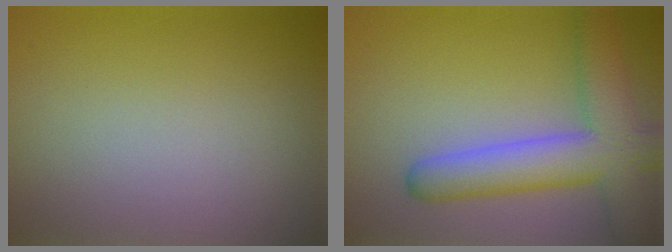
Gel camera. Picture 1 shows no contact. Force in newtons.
{"total": 7.6, "press": 7.5, "slide": 0.4}